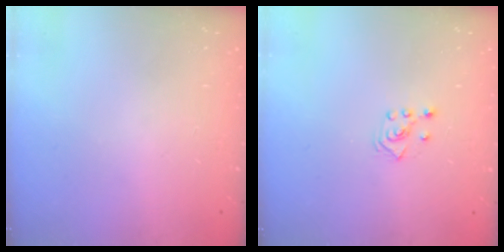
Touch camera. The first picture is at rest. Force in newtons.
{"total": 3.6, "press": 3.5, "slide": 0.7}